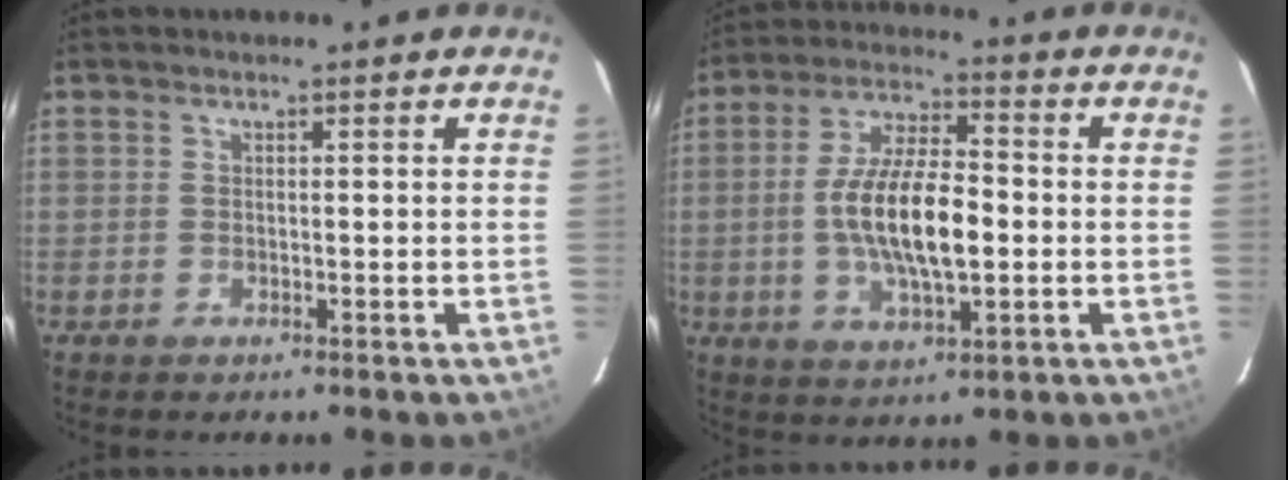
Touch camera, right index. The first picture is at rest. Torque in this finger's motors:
{"motor_torque": [1.52, -0.62, 0.94, 0.21]}